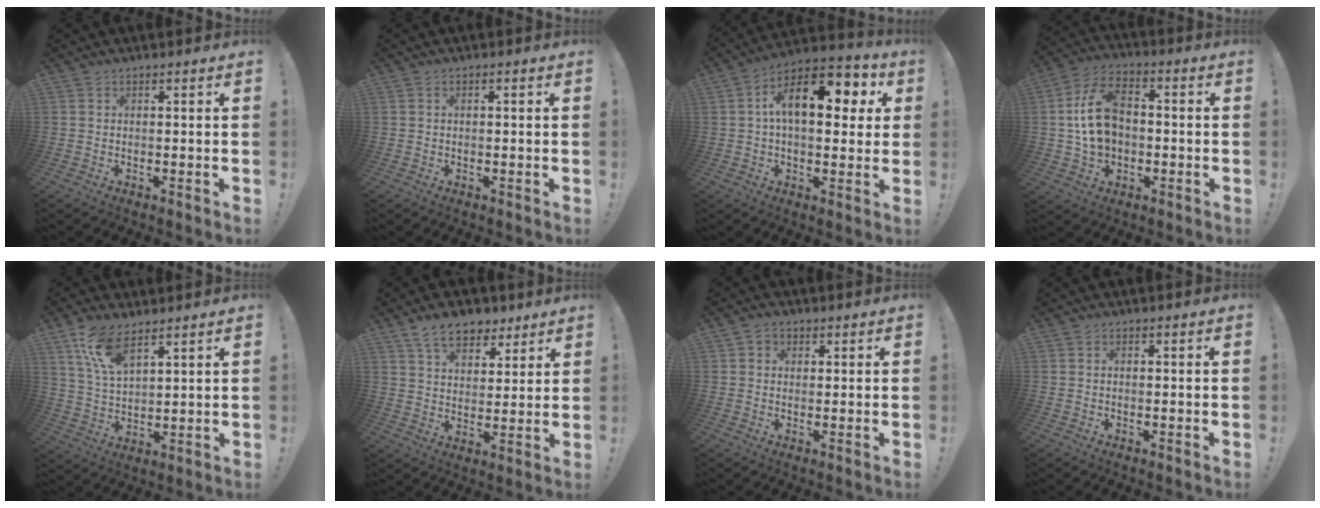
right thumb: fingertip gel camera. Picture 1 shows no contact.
{"total": 0.8, "force": [-0.3, 0.3, 0.7], "torque": [-0.017, 0.005, -0.005]}
{"total": 16.6, "force": [4.0, 8.5, 13.7], "torque": [-0.202, 0.001, 0.062]}
{"total": 12.6, "force": [-0.2, 9.2, 8.6], "torque": [-0.146, 0.013, -0.003]}
{"total": 10.6, "force": [7.4, 4.1, 6.4], "torque": [-0.127, -0.030, 0.139]}
{"total": 11.0, "force": [7.5, 6.5, 4.7], "torque": [-0.076, -0.038, 0.143]}
{"total": 2.0, "force": [0.6, 1.8, 0.8], "torque": [-0.015, 0.002, 0.011]}
{"total": 0.0}